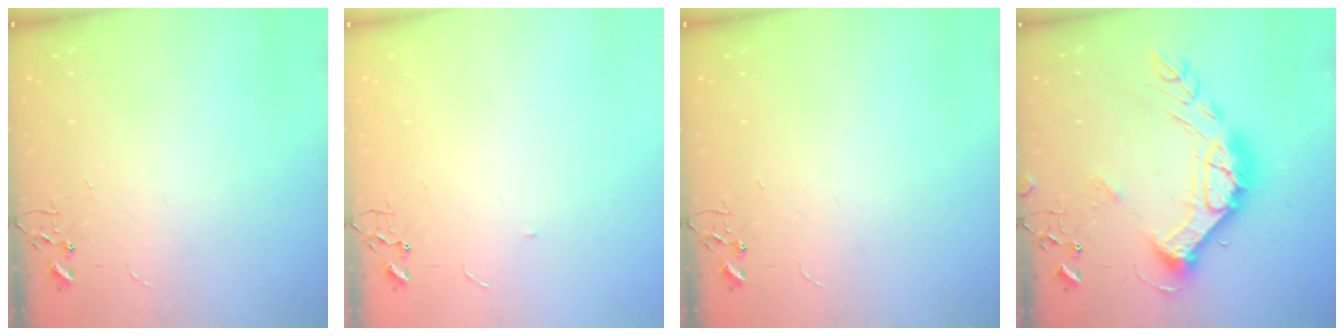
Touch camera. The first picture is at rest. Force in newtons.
{"total": 3.4, "press": 3.3, "slide": 0.5}
{"total": 0.0}
{"total": 22.5, "press": 22.4, "slide": 1.7}